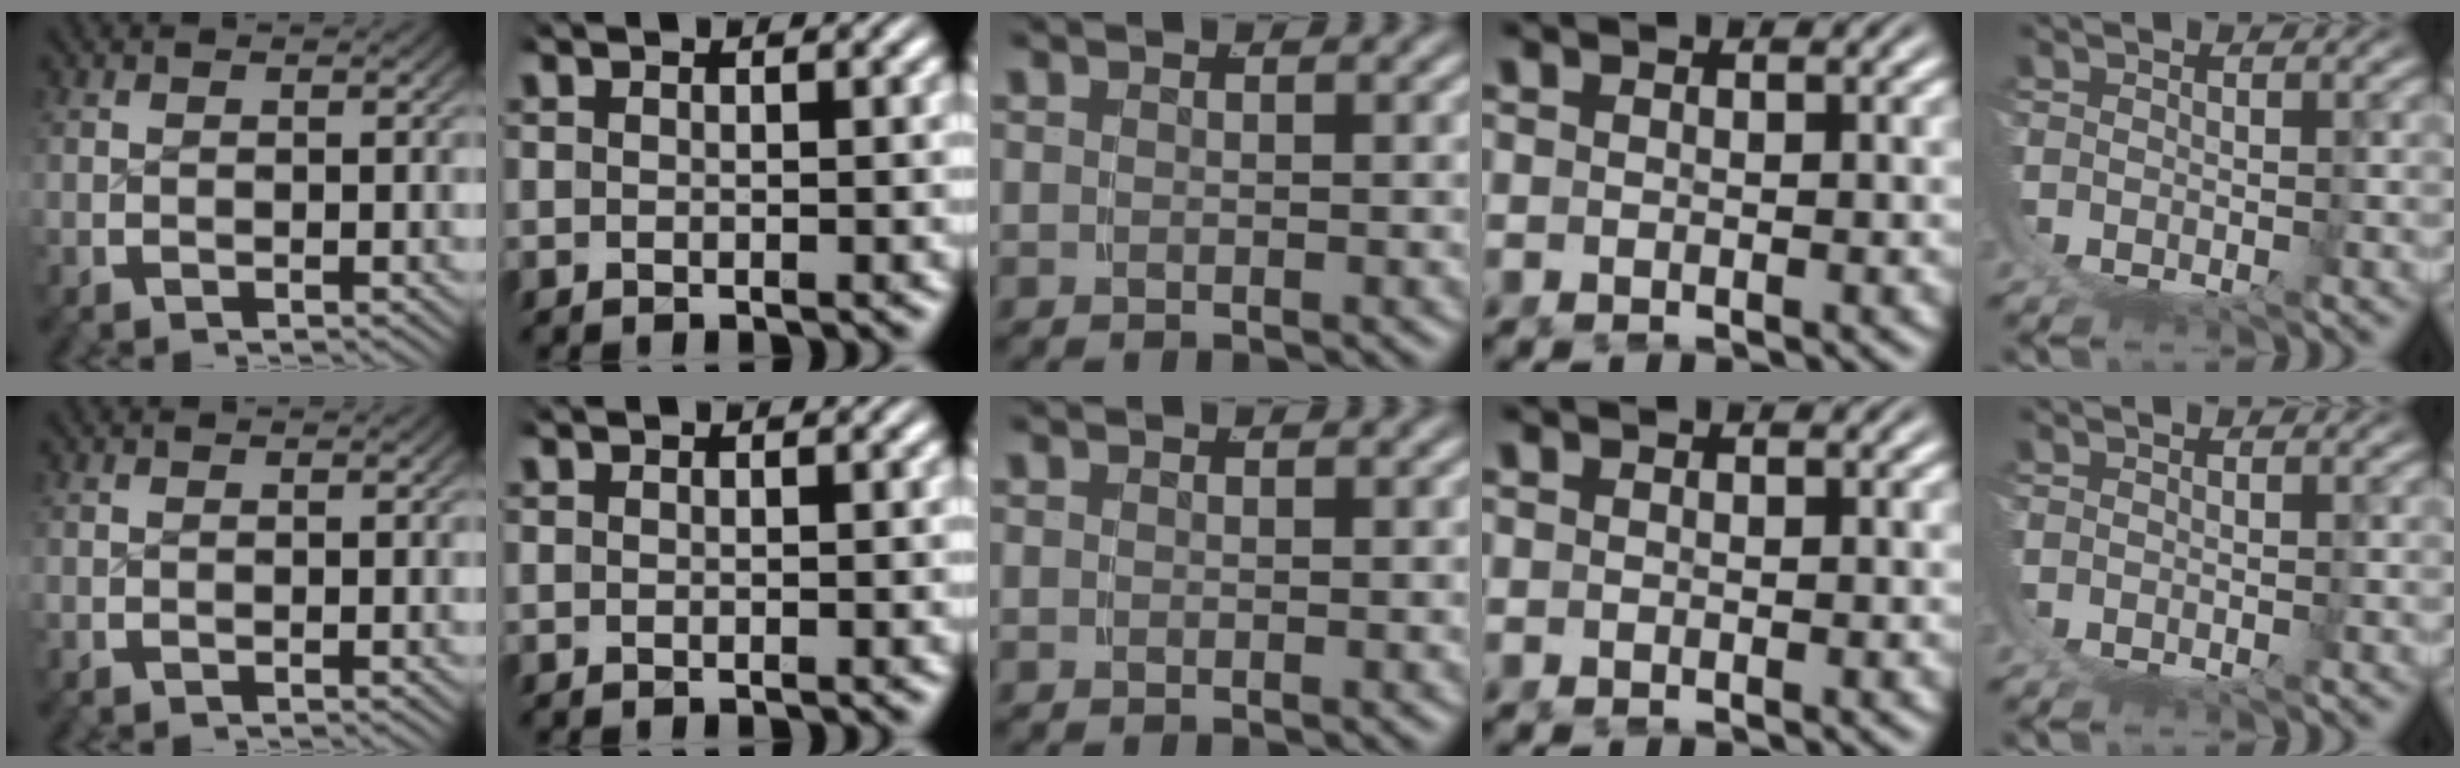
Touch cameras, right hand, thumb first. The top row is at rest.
{}